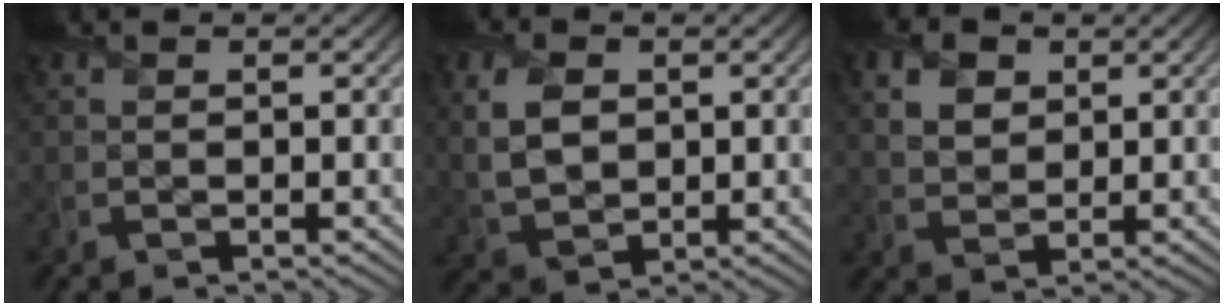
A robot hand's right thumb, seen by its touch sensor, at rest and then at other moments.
{"total": 6.4, "force": [1.3, 4.5, 4.3], "torque": [-0.117, 0.006, 0.026]}
{"total": 4.6, "force": [2.0, 3.3, 2.5], "torque": [-0.062, 0.002, 0.038]}